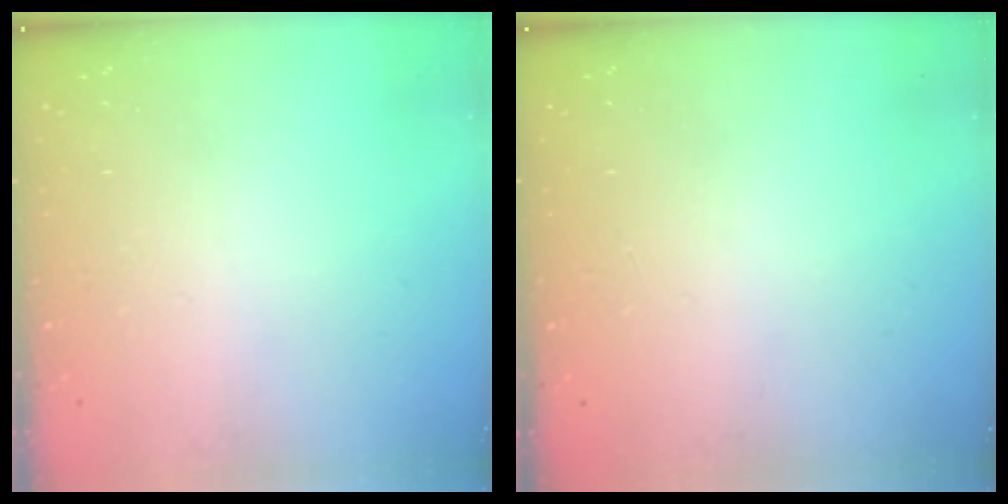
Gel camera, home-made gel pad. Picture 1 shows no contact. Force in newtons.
{"total": 0.0}